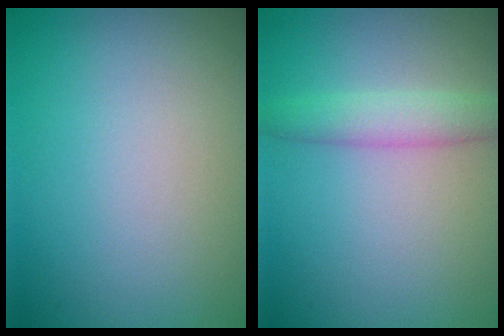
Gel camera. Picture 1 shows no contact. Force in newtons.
{"total": 2.5, "press": 2.5, "slide": 0.1}